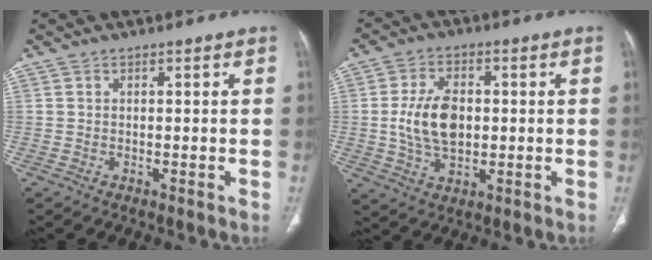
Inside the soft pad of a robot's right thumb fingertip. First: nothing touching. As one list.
[{"total": 10.1, "force": [0.2, 6.3, 8.0], "torque": [-0.142, 0.002, 0.007]}]